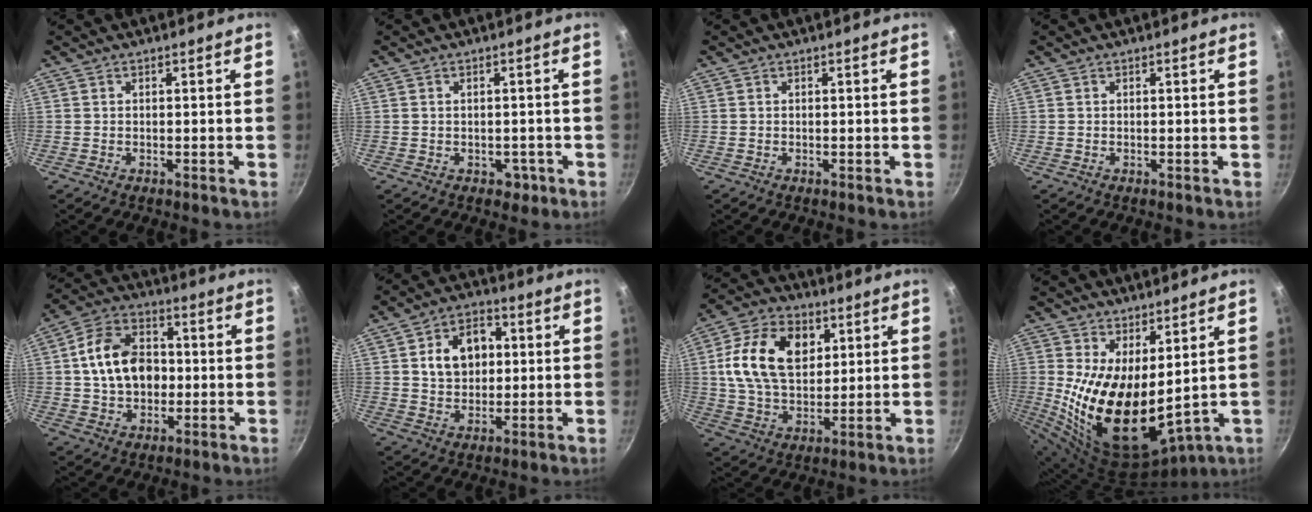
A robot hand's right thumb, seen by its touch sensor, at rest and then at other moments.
{"total": 2.3, "force": [-0.8, 1.8, 1.1], "torque": [0.003, 0.013, 0.000]}
{"total": 0.0}
{"total": 0.0}
{"total": 13.6, "force": [0.3, 9.8, 9.4], "torque": [-0.136, 0.022, -0.003]}
{"total": 10.5, "force": [2.0, 7.9, 6.7], "torque": [-0.077, 0.011, 0.029]}
{"total": 16.5, "force": [4.2, 11.2, 11.3], "torque": [-0.186, -0.001, 0.070]}
{"total": 17.6, "force": [2.6, 8.8, 15.0], "torque": [-0.256, -0.048, 0.066]}